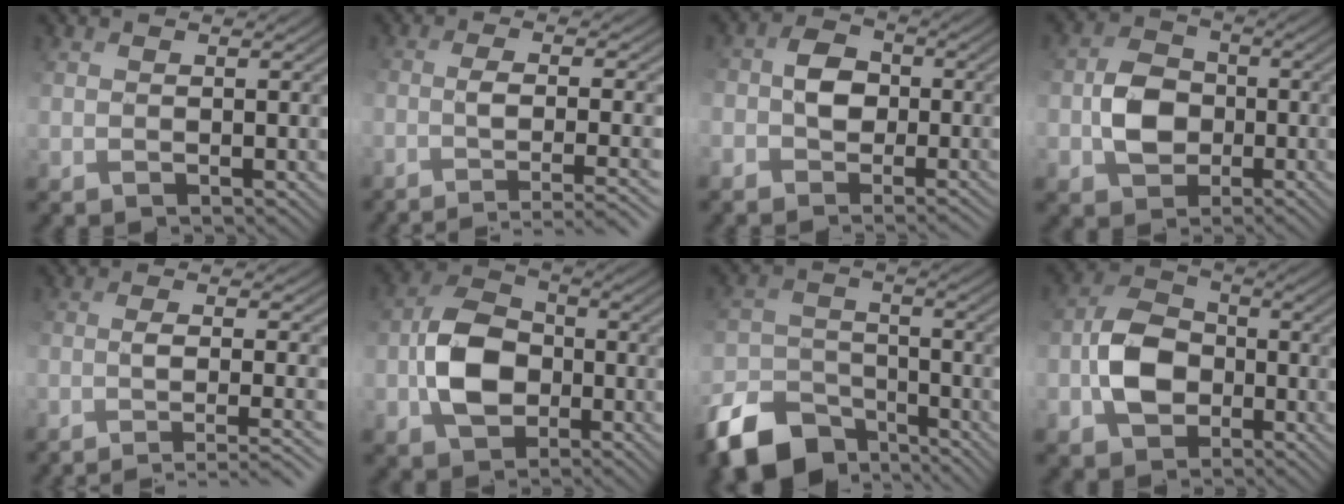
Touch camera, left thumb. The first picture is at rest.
{"total": 6.4, "force": [-2.5, 1.8, 5.6], "torque": [-0.080, -0.008, -0.039]}
{"total": 4.6, "force": [-2.2, 3.0, 2.7], "torque": [-0.053, 0.004, -0.056]}
{"total": 5.7, "force": [-1.3, 4.5, 3.2], "torque": [-0.064, 0.001, -0.031]}
{"total": 6.6, "force": [-3.8, 1.6, 5.2], "torque": [-0.080, -0.005, -0.054]}
{"total": 8.3, "force": [-2.3, 5.8, 5.5], "torque": [-0.114, 0.005, -0.055]}
{"total": 11.6, "force": [-8.4, 6.1, 5.1], "torque": [-0.116, -0.018, -0.163]}
{"total": 7.5, "force": [-2.3, 5.5, 4.6], "torque": [-0.095, 0.005, -0.057]}